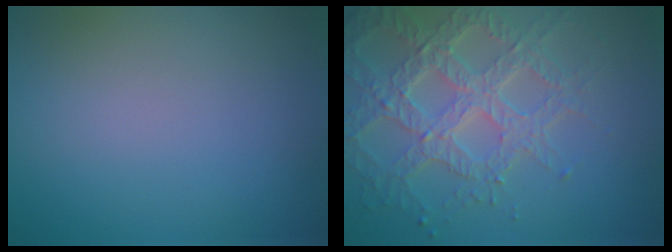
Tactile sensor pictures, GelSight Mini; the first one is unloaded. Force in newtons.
{"total": 6.4, "press": 5.0, "slide": 4.0}